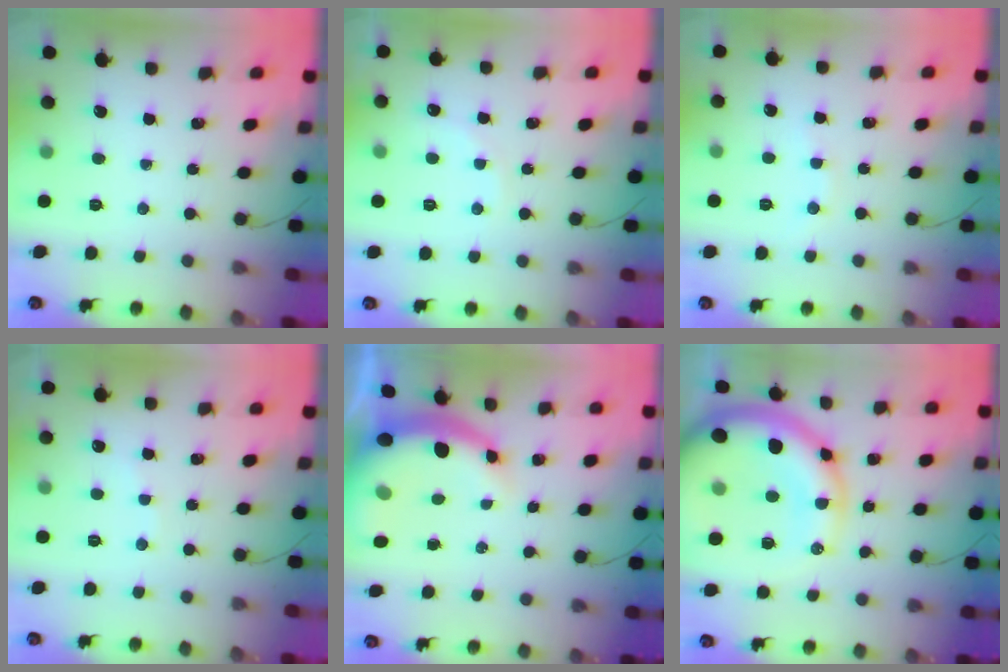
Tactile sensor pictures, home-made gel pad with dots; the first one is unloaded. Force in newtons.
{"total": 5.5, "press": 5.4, "slide": 1.1}
{"total": 2.7, "press": 2.6, "slide": 0.8}
{"total": 4.9, "press": 4.8, "slide": 0.7}
{"total": 8.4, "press": 8.2, "slide": 2.0}
{"total": 22.8, "press": 22.4, "slide": 4.5}